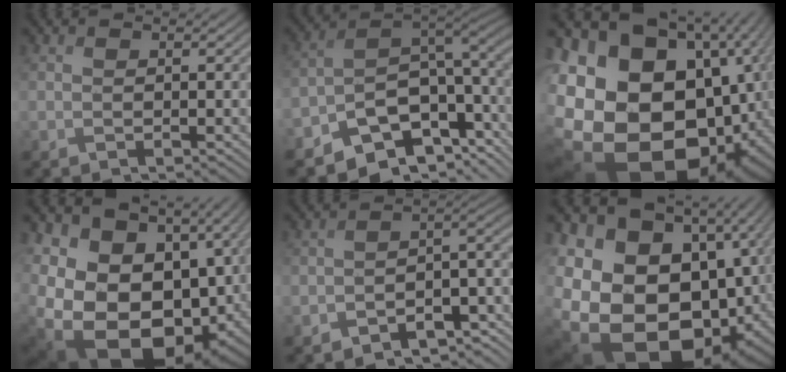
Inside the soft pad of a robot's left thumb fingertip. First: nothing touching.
{"total": 10.2, "force": [-3.9, 6.4, 7.0], "torque": [-0.106, -0.012, -0.077]}
{"total": 26.5, "force": [-4.6, 21.9, 14.3], "torque": [-0.295, -0.069, -0.088]}
{"total": 23.0, "force": [-5.2, 16.7, 15.0], "torque": [-0.291, -0.032, -0.083]}
{"total": 8.3, "force": [-5.6, 3.7, 4.8], "torque": [-0.058, -0.028, -0.094]}
{"total": 24.5, "force": [-7.8, 18.3, 14.3], "torque": [-0.263, -0.052, -0.138]}